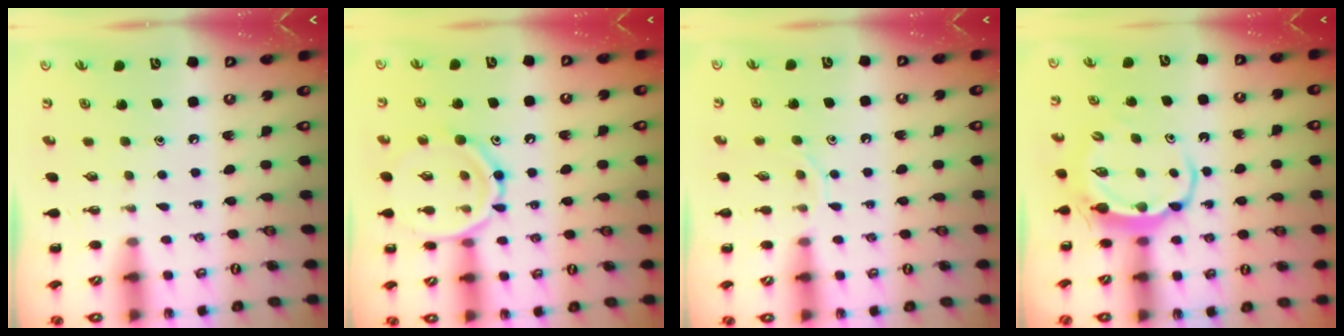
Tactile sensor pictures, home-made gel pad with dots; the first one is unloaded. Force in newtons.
{"total": 13.9, "press": 13.8, "slide": 1.2}
{"total": 7.6, "press": 7.5, "slide": 1.2}
{"total": 5.5, "press": 5.5, "slide": 0.5}